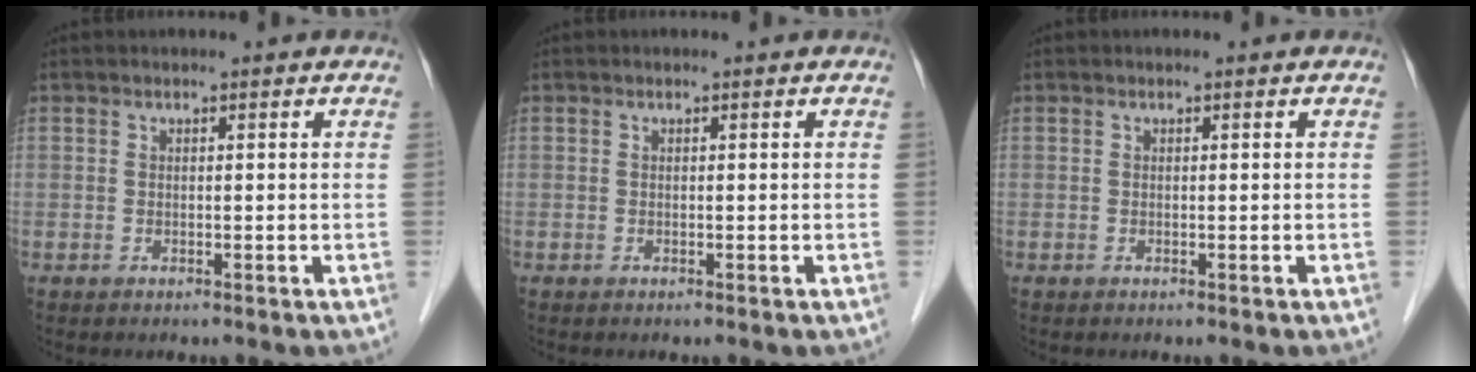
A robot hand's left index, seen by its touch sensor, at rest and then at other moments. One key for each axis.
{"total": 0.0}
{"total": 0.0}